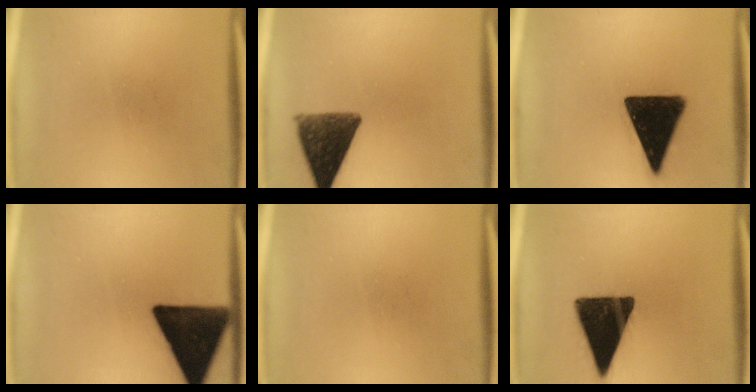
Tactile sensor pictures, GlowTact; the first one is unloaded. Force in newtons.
{"total": 10.4}
{"total": 17.9}
{"total": 17.8}
{"total": 0.0}
{"total": 16.3}